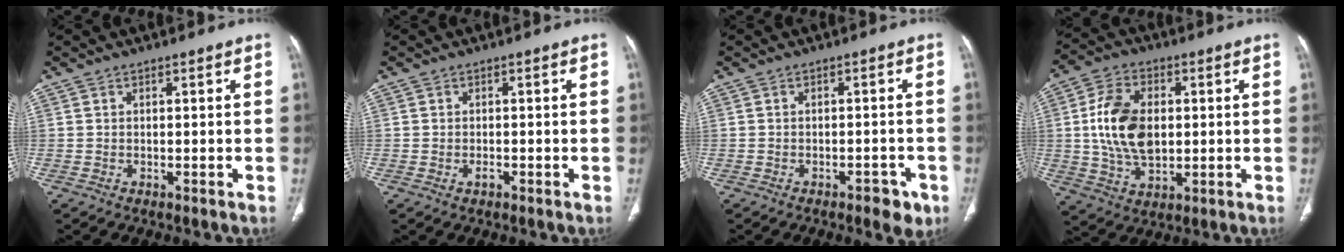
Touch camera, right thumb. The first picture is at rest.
{"total": 1.0, "force": [-0.5, 0.6, 0.7], "torque": [-0.011, 0.002, -0.009]}
{"total": 4.2, "force": [-2.5, 1.9, 2.8], "torque": [-0.021, 0.012, -0.028]}
{"total": 13.6, "force": [1.1, 8.7, 10.5], "torque": [-0.185, 0.000, 0.025]}